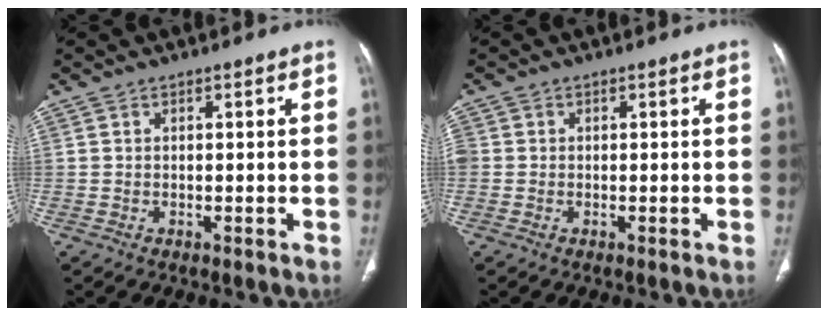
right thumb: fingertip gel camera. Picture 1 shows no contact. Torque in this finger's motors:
{"motor_torque": [1.83, 3.17, 1.27, -0.93, 0.35]}